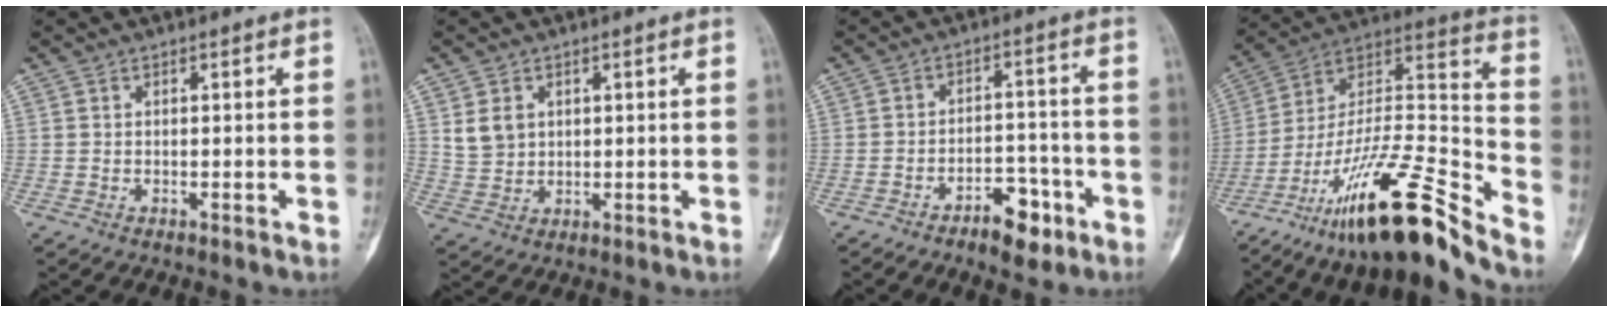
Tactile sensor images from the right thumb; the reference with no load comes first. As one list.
[{"total": 4.6, "force": [1.6, 3.6, 2.3], "torque": [-0.033, -0.006, 0.040]}, {"total": 7.6, "force": [-4.5, 3.8, 4.8], "torque": [-0.051, 0.038, -0.067]}, {"total": 25.1, "force": [-17.9, 4.5, 17.0], "torque": [-0.290, 0.089, -0.312]}]